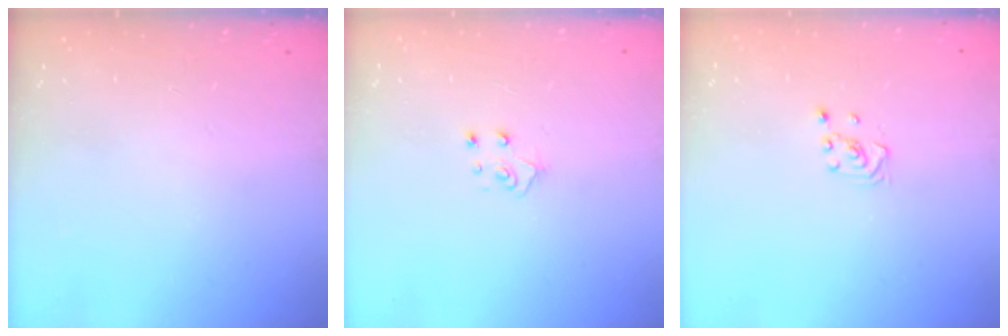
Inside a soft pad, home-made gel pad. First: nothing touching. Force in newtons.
{"total": 5.1, "press": 5.1, "slide": 0.5}
{"total": 2.6, "press": 2.4, "slide": 1.0}